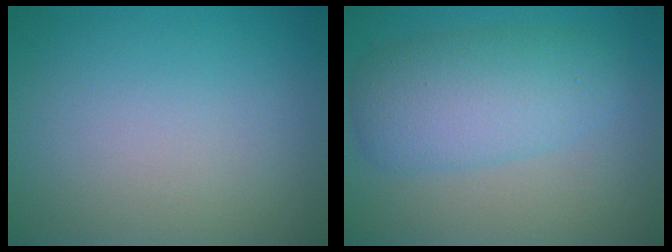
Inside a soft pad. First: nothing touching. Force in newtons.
{"total": 5.6, "press": 5.6, "slide": 0.1}